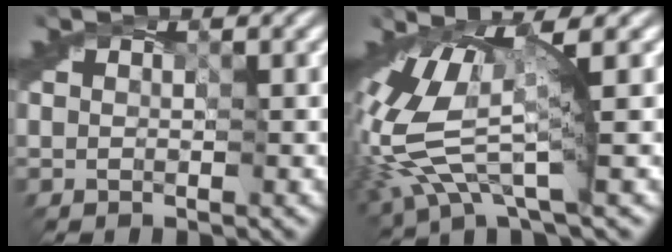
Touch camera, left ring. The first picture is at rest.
{"total": 8.3, "force": [1.1, 2.6, 7.9], "torque": [-0.188, -0.002, 0.018]}